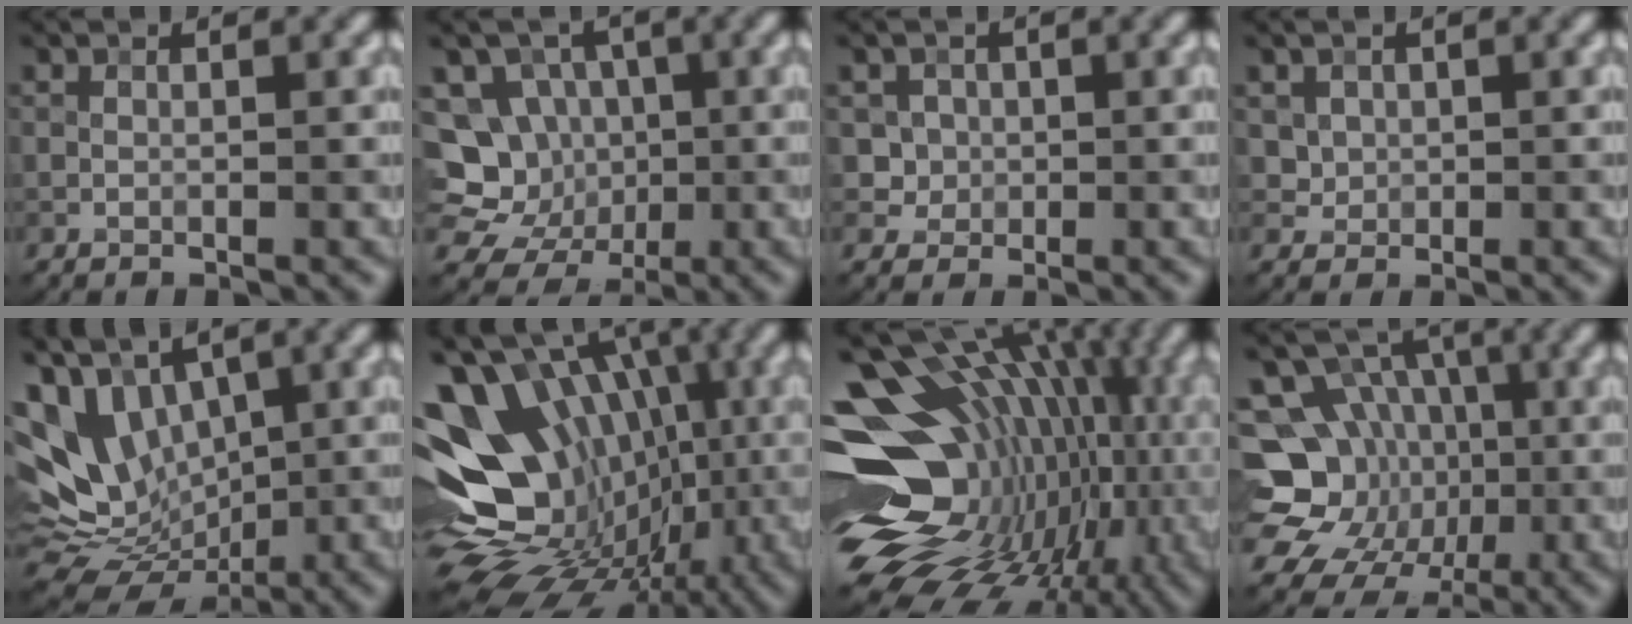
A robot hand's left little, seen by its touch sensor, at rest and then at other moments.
{"total": 10.1, "force": [-1.4, 9.4, 3.3], "torque": [-0.065, 0.027, -0.049]}
{"total": 3.9, "force": [1.3, 3.4, 1.3], "torque": [-0.026, 0.004, 0.024]}
{"total": 2.9, "force": [1.3, 2.3, 1.2], "torque": [-0.040, 0.000, 0.042]}
{"total": 11.4, "force": [2.6, 8.2, 7.6], "torque": [-0.137, 0.011, 0.057]}
{"total": 17.1, "force": [-1.0, 12.8, 11.3], "torque": [-0.175, 0.015, -0.011]}
{"total": 19.0, "force": [-0.6, 13.6, 13.2], "torque": [-0.200, 0.011, 0.006]}
{"total": 14.5, "force": [-2.0, 12.9, 6.3], "torque": [-0.140, 0.005, -0.045]}